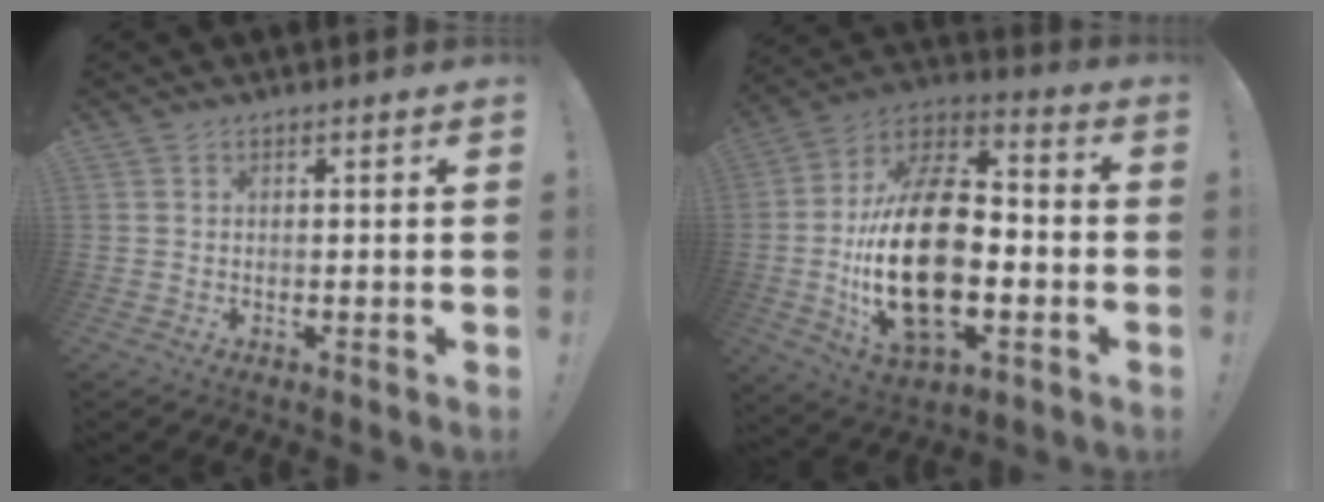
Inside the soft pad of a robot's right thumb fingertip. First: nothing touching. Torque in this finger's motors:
{"motor_torque": [0.69, 1.67, 2.66, -0.11, 0.87]}